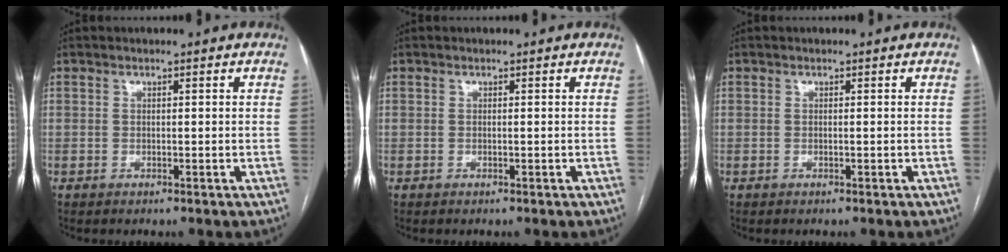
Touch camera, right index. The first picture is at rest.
{"total": 0.0}
{"total": 0.0}